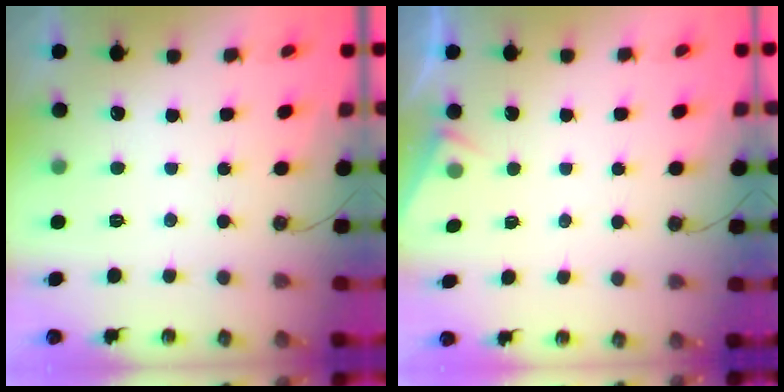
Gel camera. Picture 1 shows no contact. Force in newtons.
{"total": 2.6, "press": 2.6, "slide": 0.4}